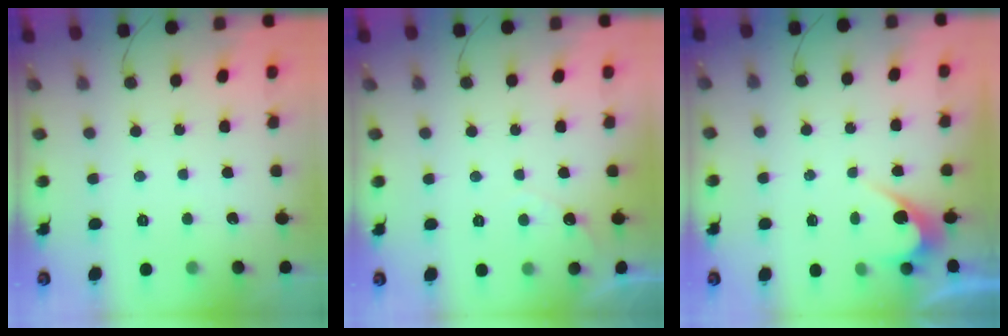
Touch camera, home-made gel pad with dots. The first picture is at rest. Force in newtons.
{"total": 2.6, "press": 2.6, "slide": 0.1}
{"total": 2.6, "press": 2.6, "slide": 0.1}